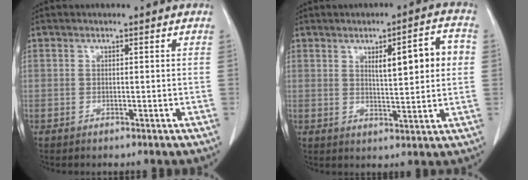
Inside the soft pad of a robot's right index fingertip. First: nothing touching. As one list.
[{"total": 8.6, "force": [1.9, 1.4, 8.3], "torque": [-0.122, 0.015, 0.031]}]